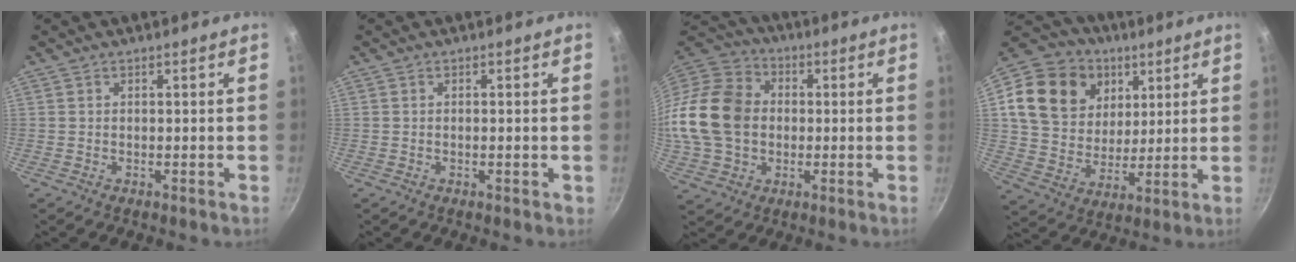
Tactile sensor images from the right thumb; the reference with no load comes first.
{"total": 0.9, "force": [-0.2, 0.3, 0.8], "torque": [-0.011, 0.002, -0.004]}
{"total": 18.3, "force": [-0.2, 14.5, 11.3], "torque": [-0.208, 0.029, -0.011]}
{"total": 20.6, "force": [7.9, 16.2, 9.9], "torque": [-0.171, -0.007, 0.143]}